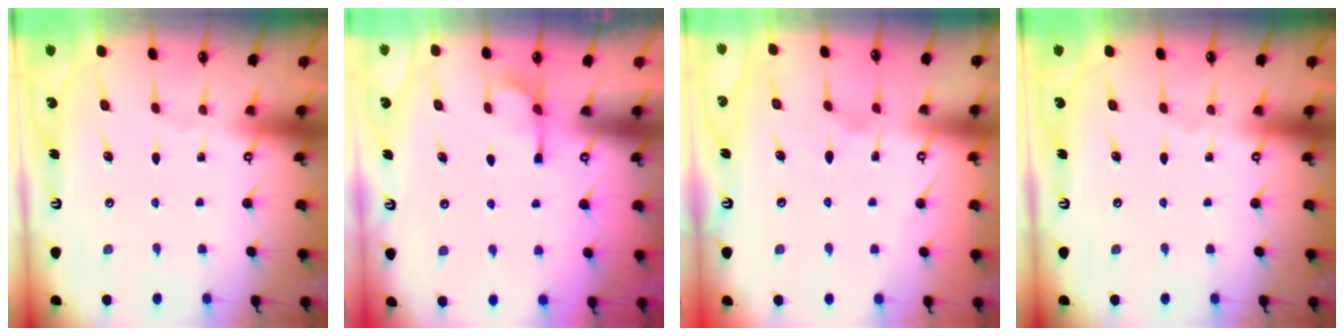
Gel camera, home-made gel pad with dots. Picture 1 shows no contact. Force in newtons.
{"total": 6.8, "press": 6.7, "slide": 1.6}
{"total": 0.9, "press": 0.2, "slide": 0.9}
{"total": 0.0}